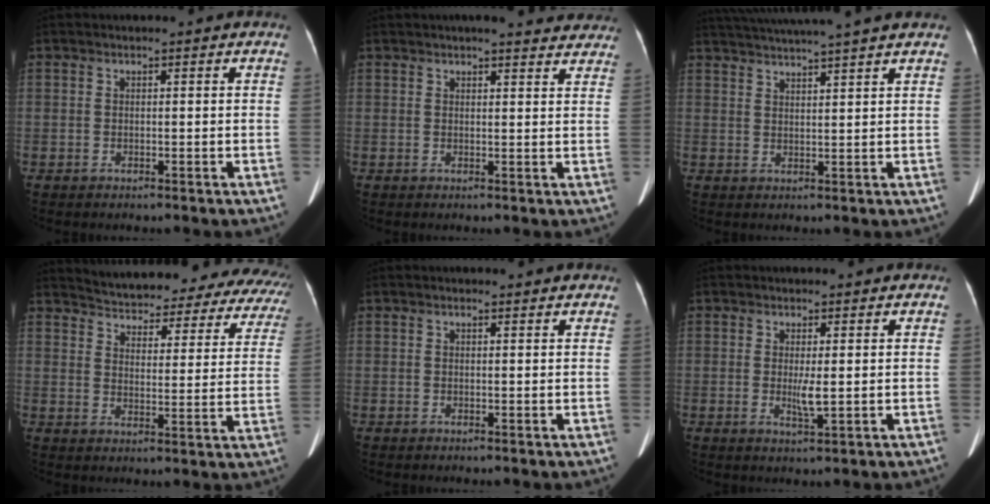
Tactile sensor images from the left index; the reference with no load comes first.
{"total": 11.4, "force": [10.4, 2.3, 4.0], "torque": [-0.025, 0.008, 0.100]}
{"total": 12.2, "force": [11.0, -1.2, 5.2], "torque": [-0.097, 0.019, 0.152]}
{"total": 25.8, "force": [23.5, 6.8, 8.3], "torque": [-0.114, -0.044, 0.268]}
{"total": 1.5, "force": [1.4, 0.2, 0.4], "torque": [-0.016, 0.009, 0.014]}
{"total": 2.5, "force": [0.2, 0.3, 2.5], "torque": [-0.048, -0.006, 0.007]}